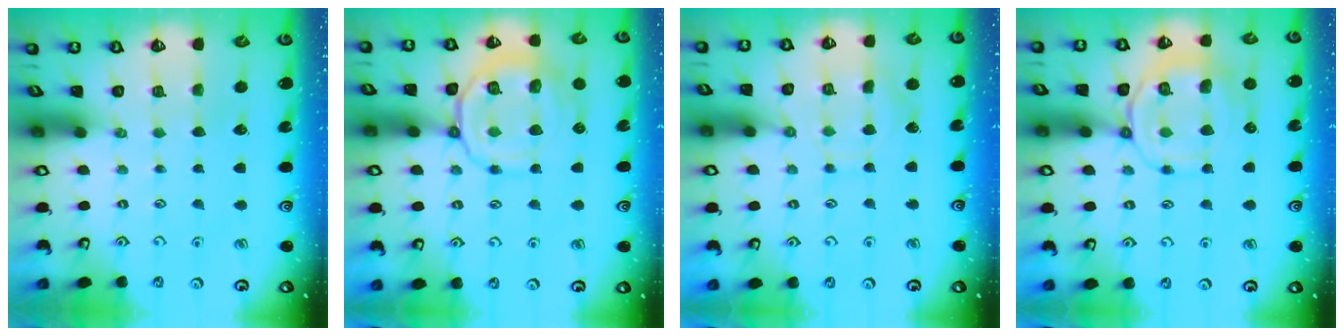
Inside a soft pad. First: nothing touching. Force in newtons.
{"total": 13.8, "press": 13.8, "slide": 1.5}
{"total": 9.3, "press": 9.2, "slide": 0.9}
{"total": 11.3, "press": 11.3, "slide": 1.2}